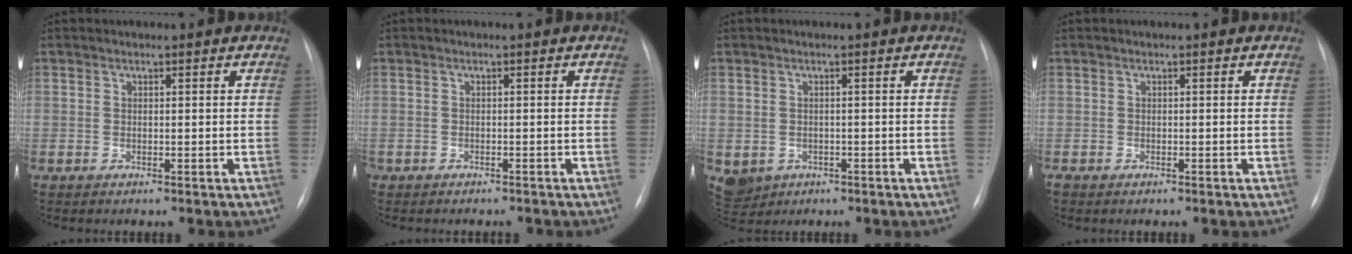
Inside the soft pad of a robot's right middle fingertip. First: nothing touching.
{"total": 2.5, "force": [-2.1, 1.1, 0.6], "torque": [-0.009, -0.001, -0.025]}
{"total": 6.4, "force": [-2.7, 5.4, 2.1], "torque": [-0.050, 0.002, -0.030]}
{"total": 0.6, "force": [-0.4, 0.4, 0.2], "torque": [-0.003, 0.001, -0.006]}